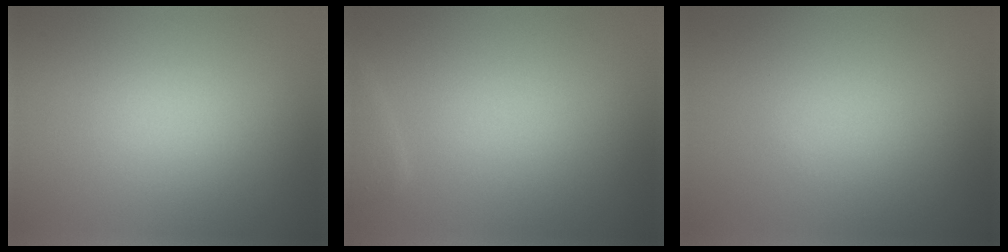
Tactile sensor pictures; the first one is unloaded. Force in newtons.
{"total": 1.2, "press": 1.2, "slide": 0.1}
{"total": 0.0}